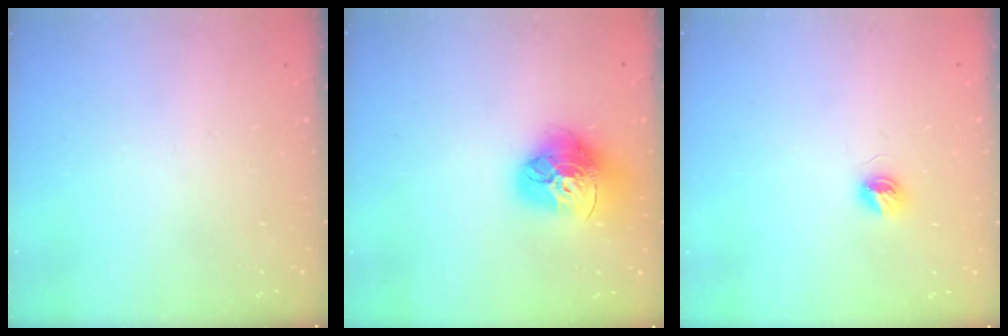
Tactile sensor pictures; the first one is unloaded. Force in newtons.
{"total": 18.0, "press": 17.9, "slide": 1.8}
{"total": 4.9, "press": 4.9, "slide": 0.4}